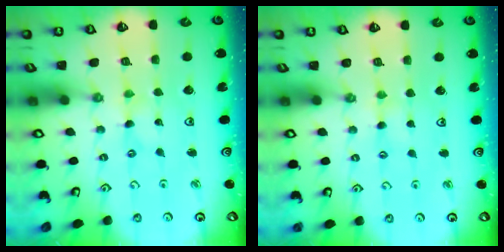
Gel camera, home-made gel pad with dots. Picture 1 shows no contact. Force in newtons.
{"total": 2.4, "press": 2.4, "slide": 0.4}